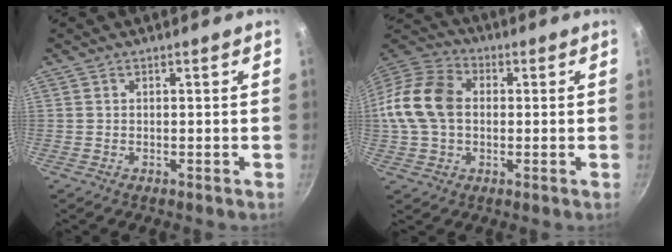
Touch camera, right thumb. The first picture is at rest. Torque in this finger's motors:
{"motor_torque": [-0.08, 1.21, 0.47, -0.44, 0.17]}